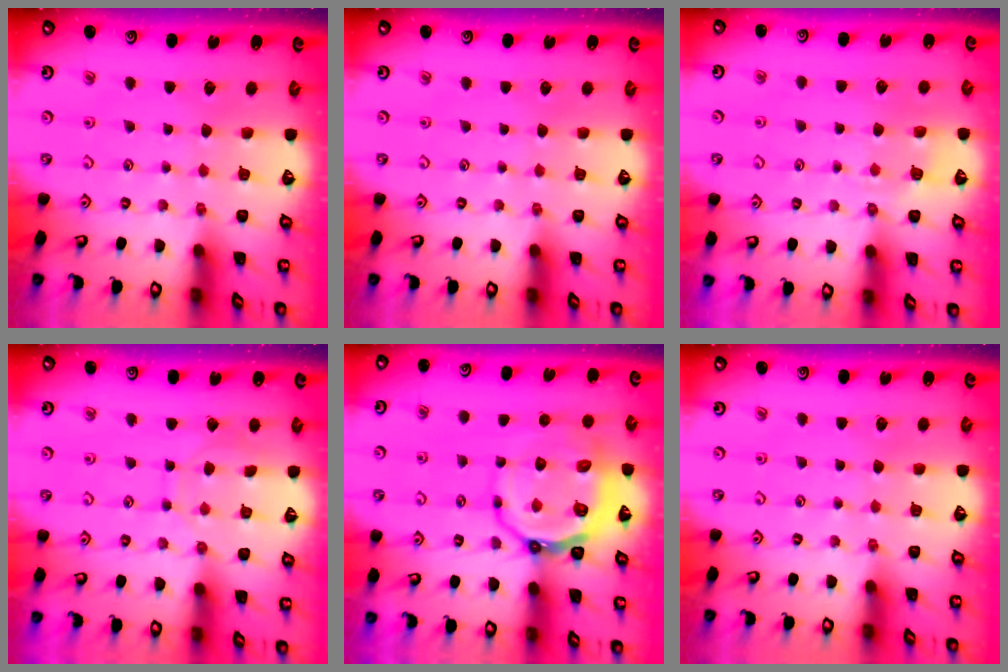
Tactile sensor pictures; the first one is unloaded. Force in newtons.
{"total": 0.0}
{"total": 2.8, "press": 2.5, "slide": 1.3}
{"total": 7.3, "press": 7.2, "slide": 0.5}
{"total": 12.7, "press": 12.3, "slide": 3.3}
{"total": 0.0}